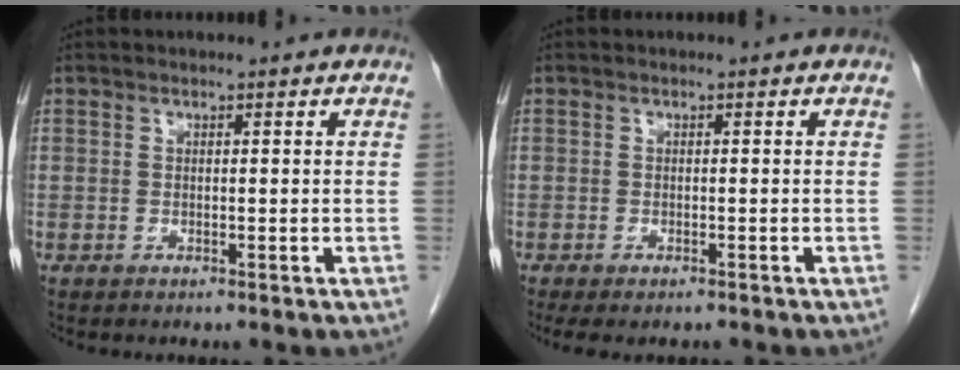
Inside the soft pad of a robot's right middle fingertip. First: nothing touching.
{"total": 4.3, "force": [-3.4, 1.7, 1.9], "torque": [-0.023, -0.007, -0.047]}